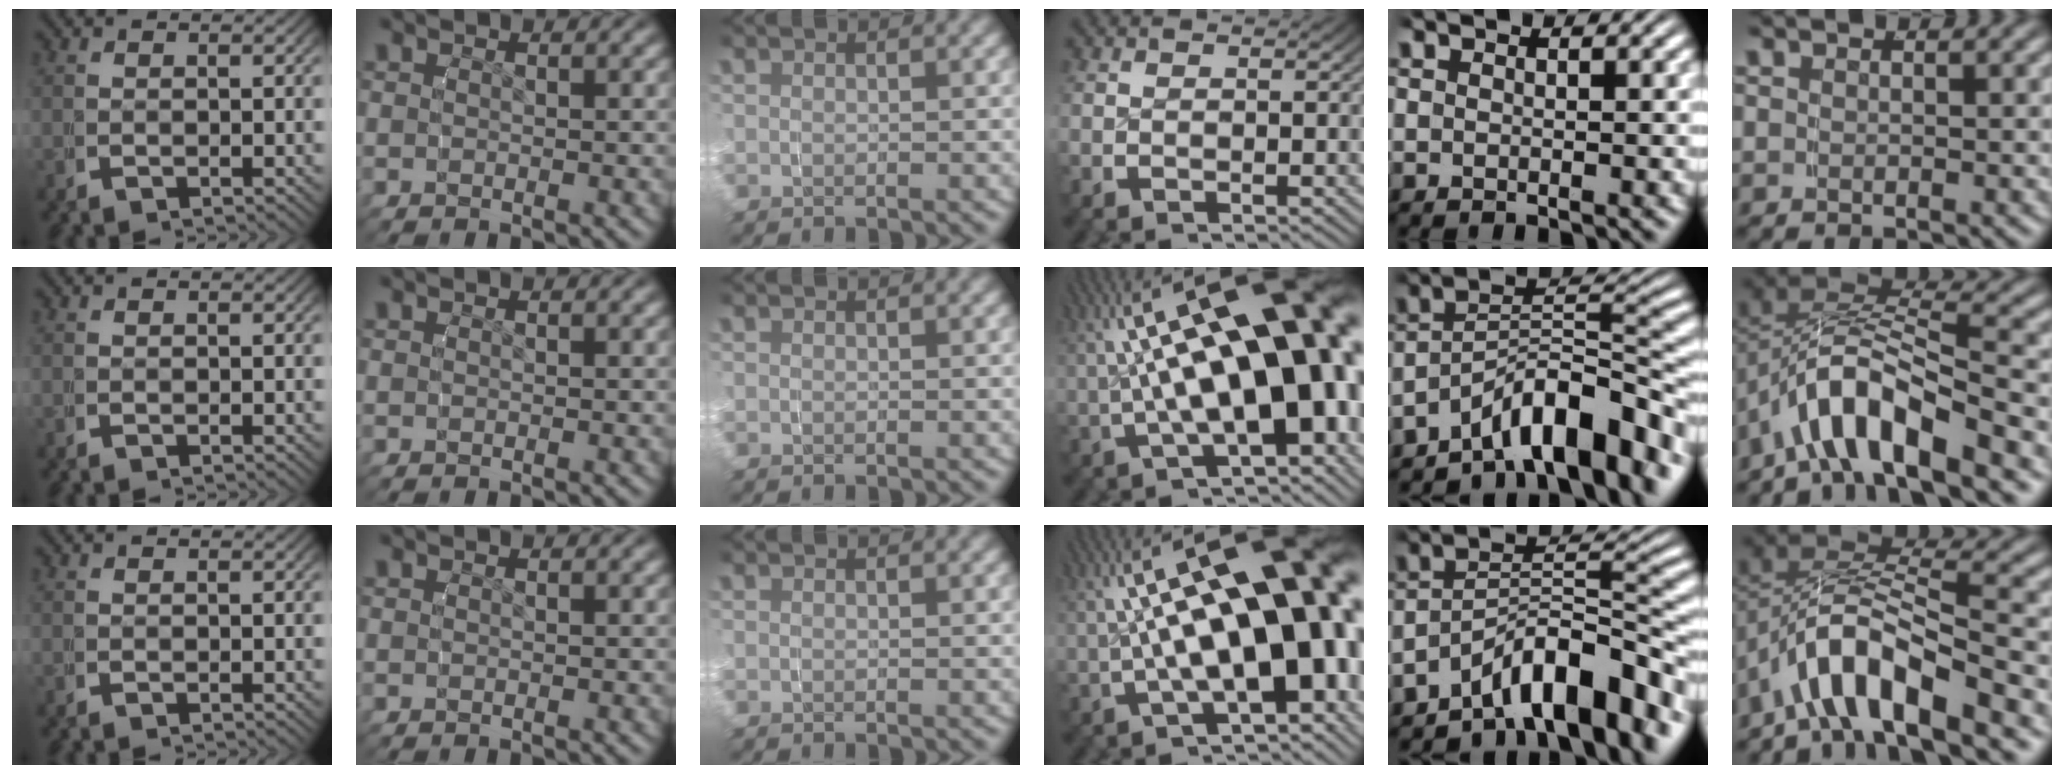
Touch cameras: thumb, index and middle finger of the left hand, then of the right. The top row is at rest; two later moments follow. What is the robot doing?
{"motion": "grasp_and_lifting", "object": "water bottle"}